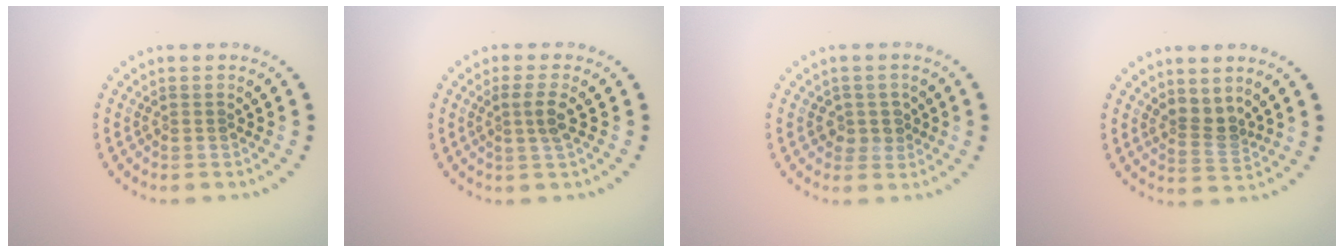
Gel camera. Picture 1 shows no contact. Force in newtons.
{"total": 2.0, "press": 1.6, "slide": 1.3}
{"total": 1.9, "press": 1.5, "slide": 1.1}
{"total": 2.4, "press": 1.8, "slide": 1.6}